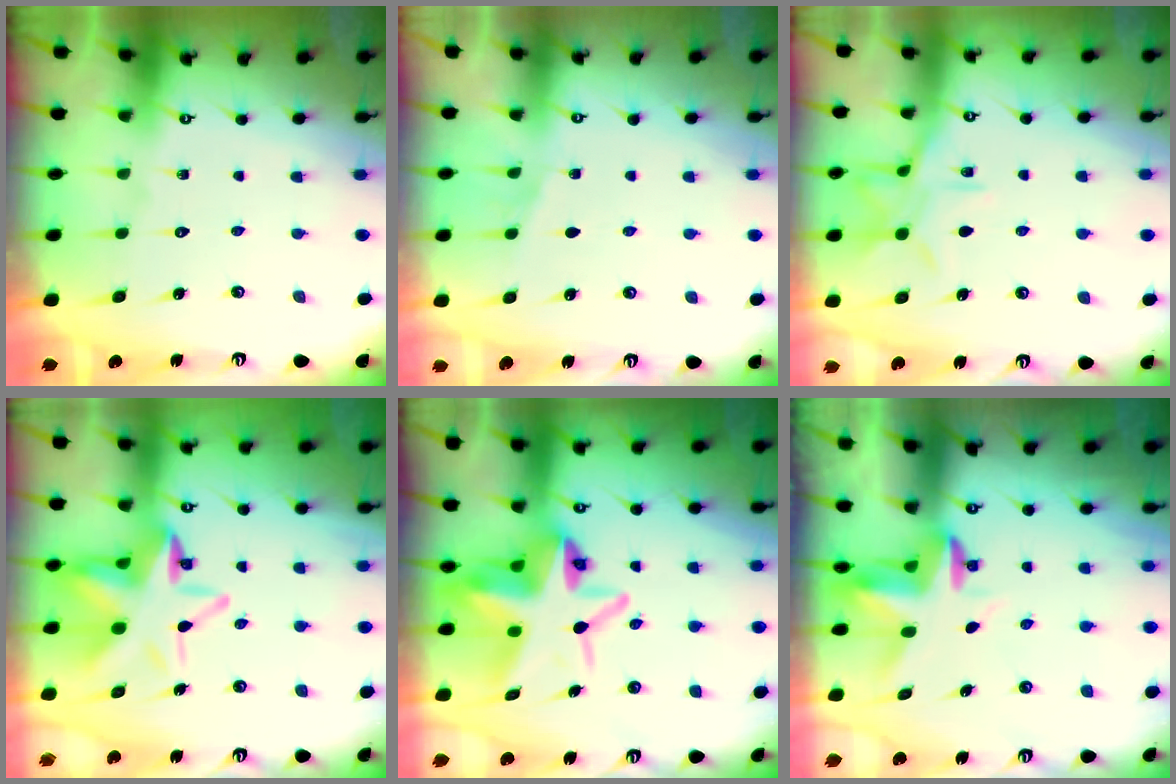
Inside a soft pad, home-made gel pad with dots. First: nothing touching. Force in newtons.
{"total": 0.7, "press": 0.7, "slide": 0.1}
{"total": 10.4, "press": 10.4, "slide": 0.7}
{"total": 13.1, "press": 12.7, "slide": 3.2}
{"total": 11.5, "press": 11.3, "slide": 2.0}
{"total": 3.4, "press": 3.4, "slide": 0.2}